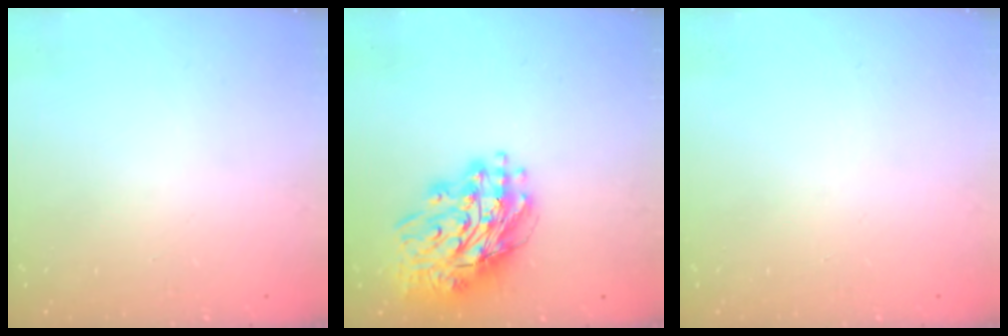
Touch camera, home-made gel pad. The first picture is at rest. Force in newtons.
{"total": 18.5, "press": 18.3, "slide": 3.0}
{"total": 0.0}